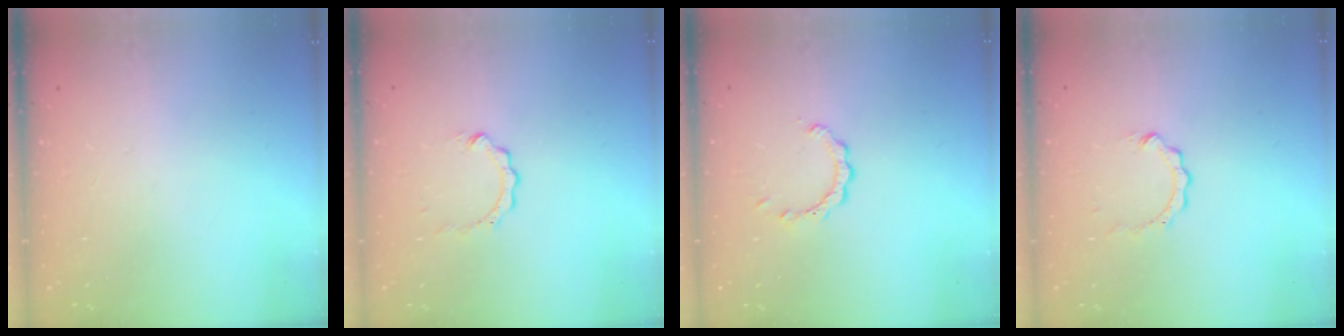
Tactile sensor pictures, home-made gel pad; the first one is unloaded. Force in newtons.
{"total": 2.3, "press": 2.3, "slide": 0.2}
{"total": 2.6, "press": 2.6, "slide": 0.2}
{"total": 2.3, "press": 2.3, "slide": 0.2}